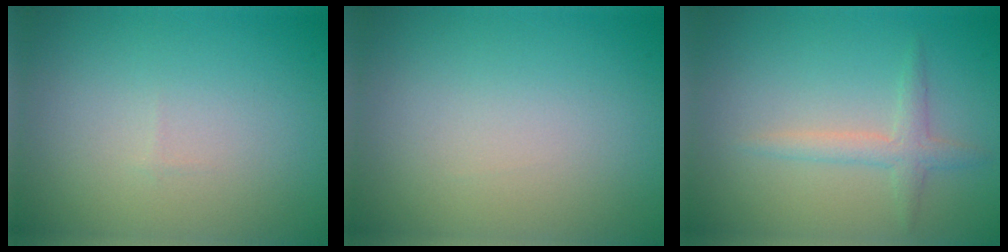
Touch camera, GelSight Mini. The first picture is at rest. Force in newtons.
{"total": 0.0}
{"total": 2.0, "press": 2.0, "slide": 0.1}